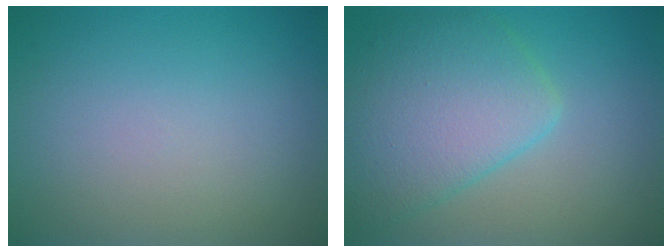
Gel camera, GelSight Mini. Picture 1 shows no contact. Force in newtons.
{"total": 6.3, "press": 6.3, "slide": 0.1}